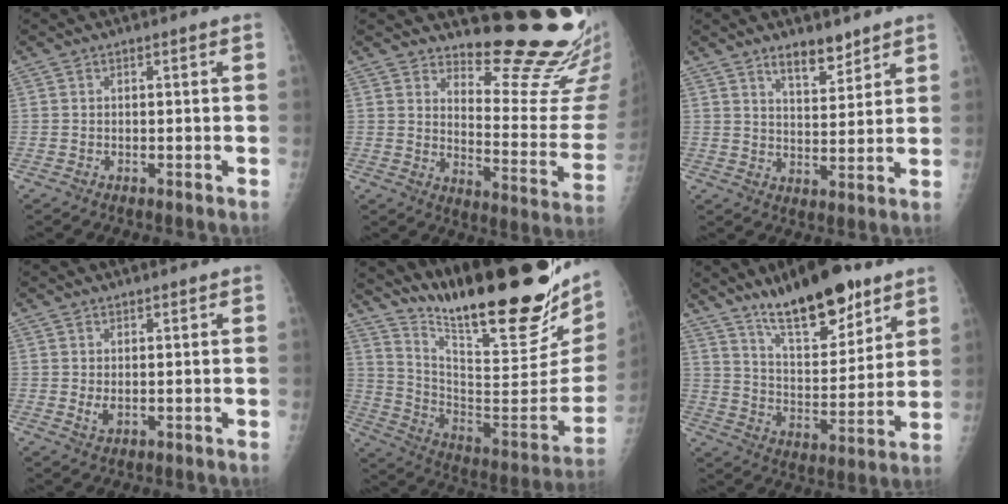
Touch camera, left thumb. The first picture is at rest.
{"total": 18.1, "force": [16.7, 3.7, 5.8], "torque": [-0.025, -0.191, 0.209]}
{"total": 8.3, "force": [6.3, 3.3, 4.2], "torque": [-0.041, -0.047, 0.108]}
{"total": 1.9, "force": [0.7, 1.1, 1.5], "torque": [-0.021, -0.007, 0.016]}
{"total": 33.5, "force": [24.0, 7.4, 22.1], "torque": [-0.315, -0.126, 0.368]}
{"total": 17.5, "force": [12.5, 6.1, 10.6], "torque": [-0.127, -0.077, 0.213]}